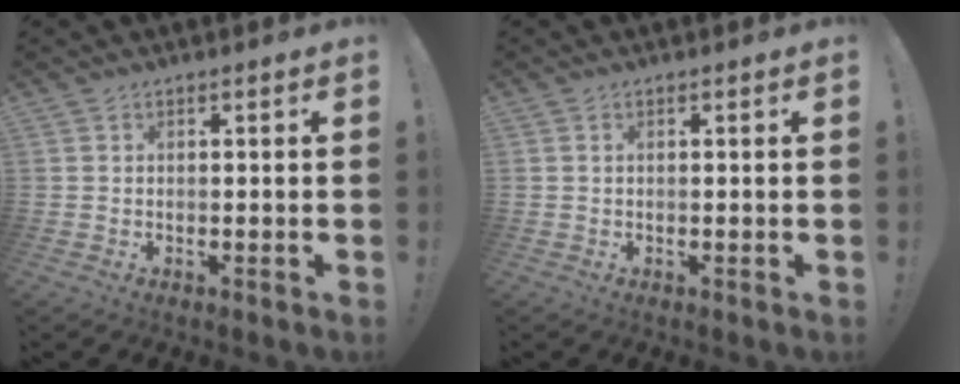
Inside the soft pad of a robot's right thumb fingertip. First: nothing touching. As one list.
[{"total": 0.0}]